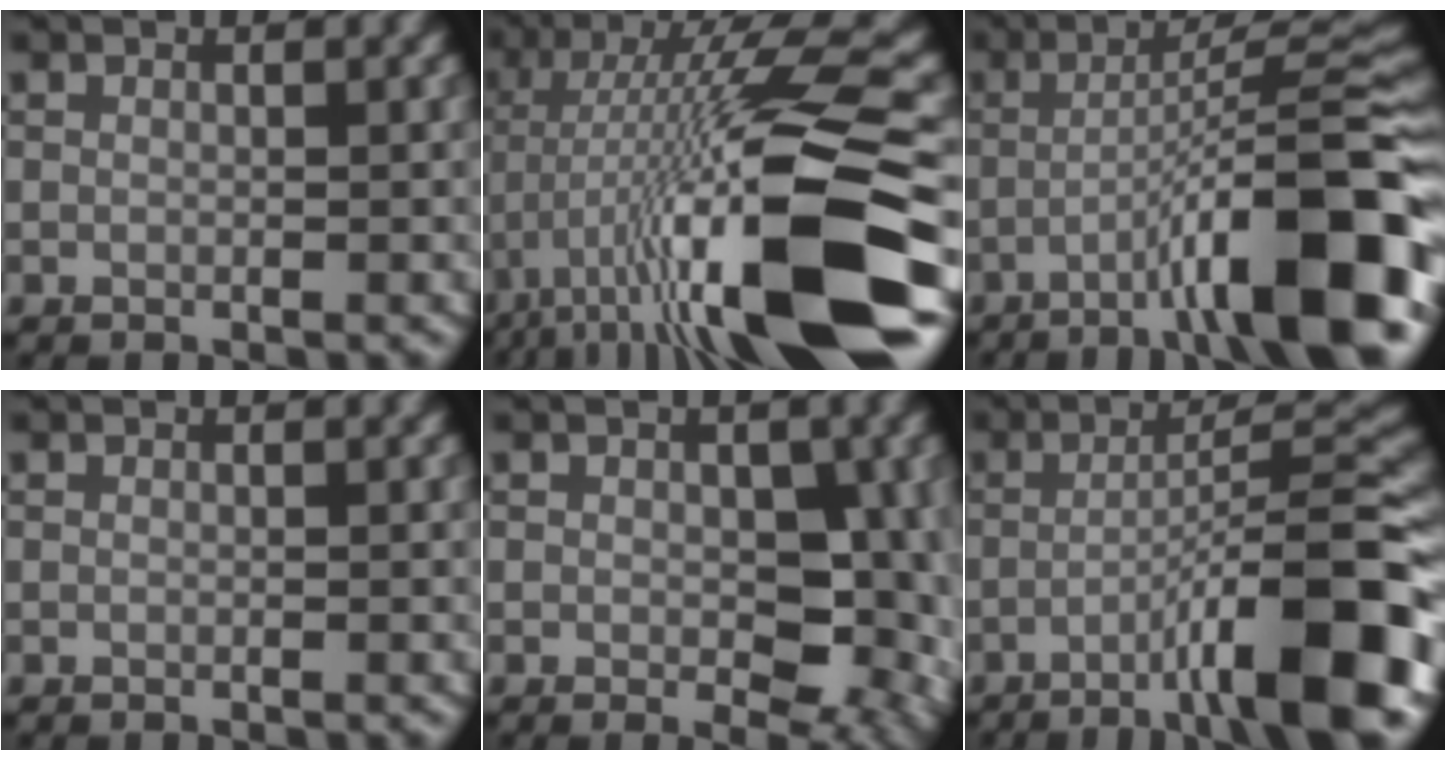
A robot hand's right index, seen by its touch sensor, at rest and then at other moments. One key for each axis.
{"total": 15.5, "fx": -4.5, "fy": 2.7, "fz": 14.6, "tx": -0.247, "ty": 0.013, "tz": -0.070}
{"total": 12.6, "fx": -5.5, "fy": 2.0, "fz": 11.1, "tx": -0.150, "ty": 0.020, "tz": -0.082}
{"total": 0.0}
{"total": 6.4, "fx": -0.2, "fy": 3.8, "fz": 5.2, "tx": -0.070, "ty": -0.012, "tz": 0.002}
{"total": 11.3, "fx": -4.9, "fy": 1.7, "fz": 10.1, "tx": -0.130, "ty": 0.023, "tz": -0.078}